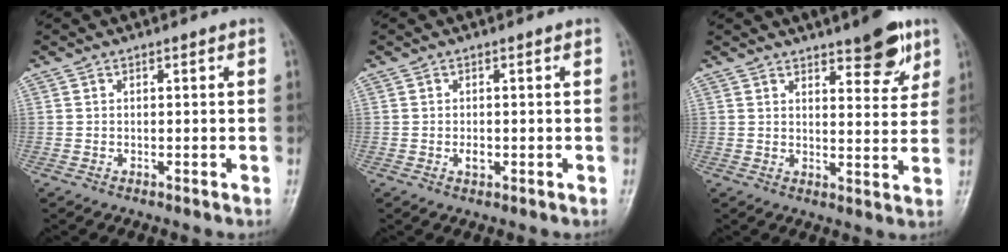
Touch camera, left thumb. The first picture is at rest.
{"total": 1.5, "force": [-0.3, 0.9, 1.1], "torque": [-0.015, -0.001, -0.004]}
{"total": 8.5, "force": [5.4, 3.0, 5.8], "torque": [-0.053, -0.032, 0.073]}